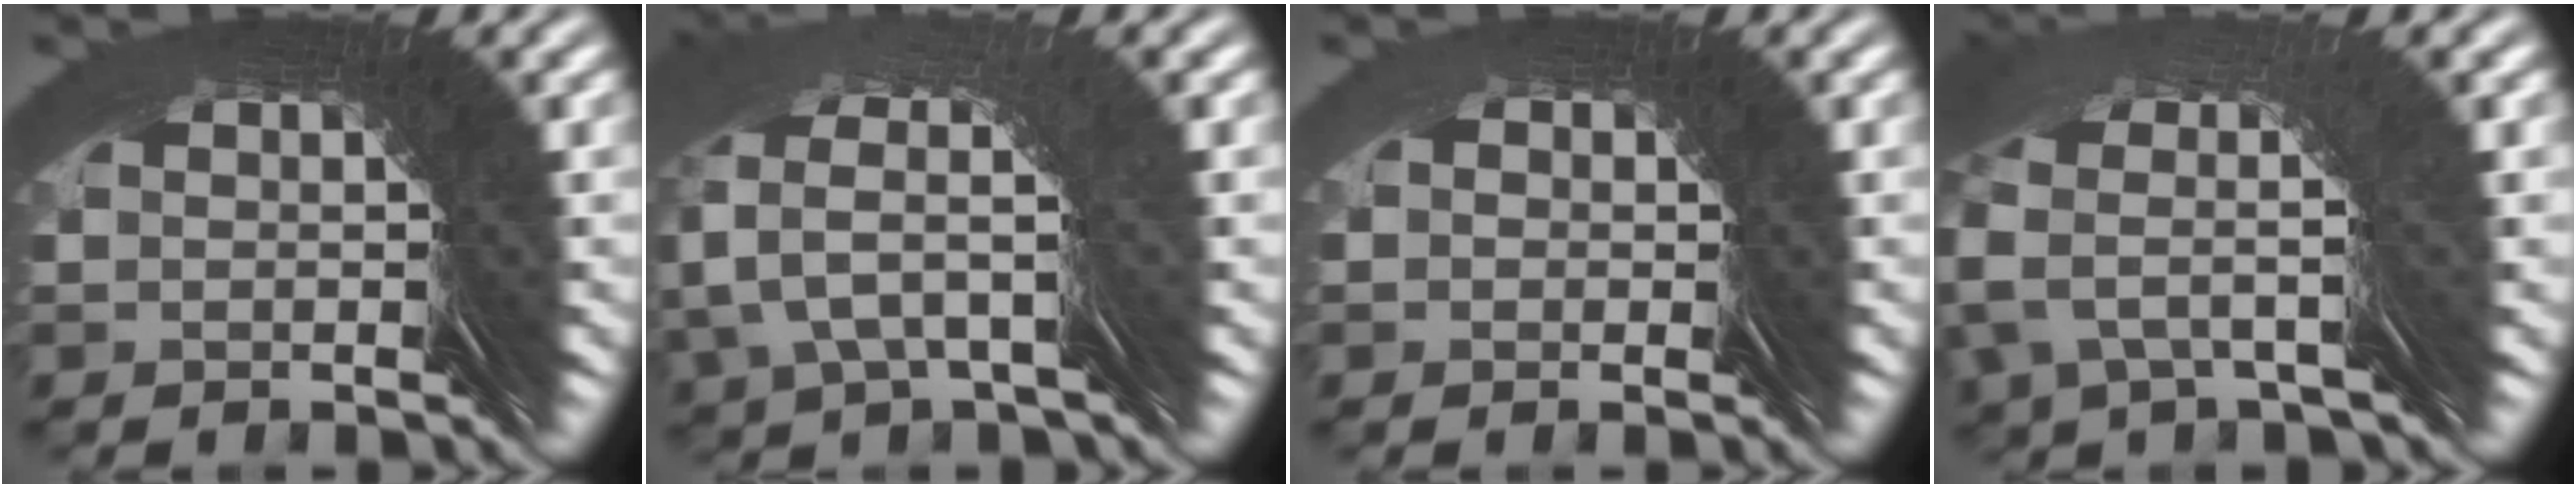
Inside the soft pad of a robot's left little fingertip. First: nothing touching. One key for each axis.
{"total": 5.9, "fx": 5.0, "fy": -2.9, "fz": -1.0, "tx": 0.002, "ty": 0.064, "tz": 0.064}
{"total": 2.5, "fx": 0.3, "fy": 2.3, "fz": 0.9, "tx": -0.018, "ty": 0.002, "tz": -0.001}
{"total": 7.1, "fx": 6.1, "fy": -3.5, "fz": 0.0, "tx": 0.020, "ty": 0.087, "tz": 0.073}